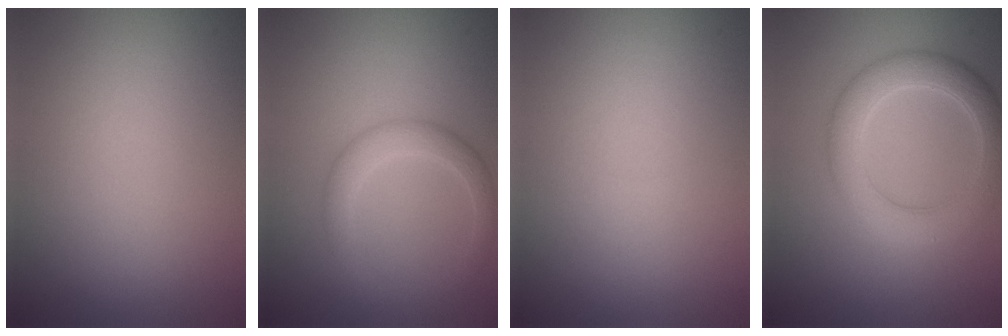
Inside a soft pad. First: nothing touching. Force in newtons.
{"total": 2.8, "press": 2.8, "slide": 0.2}
{"total": 0.0}
{"total": 4.7, "press": 4.7, "slide": 0.2}